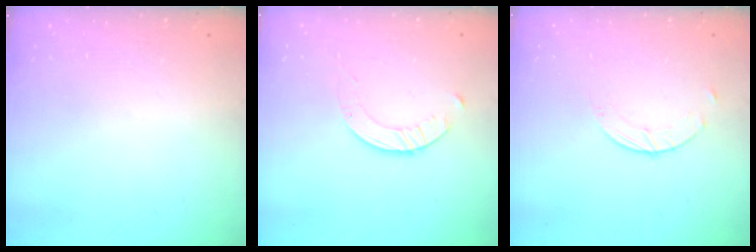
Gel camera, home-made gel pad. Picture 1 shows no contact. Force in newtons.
{"total": 2.7, "press": 2.7, "slide": 0.3}
{"total": 2.0, "press": 2.0, "slide": 0.3}